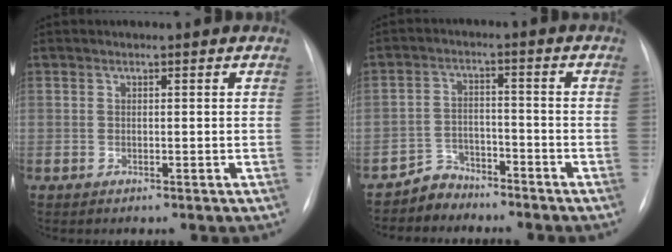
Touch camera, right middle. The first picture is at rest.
{"total": 4.5, "force": [-4.0, 2.0, -0.8], "torque": [0.017, 0.006, -0.075]}